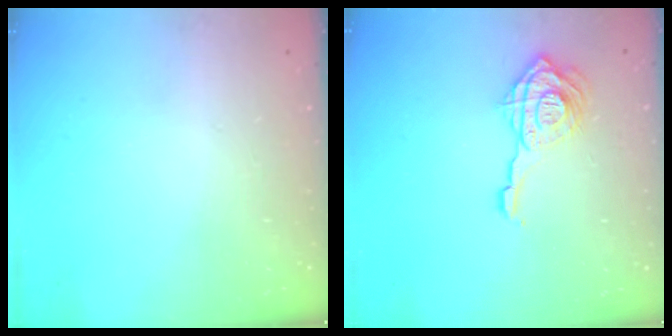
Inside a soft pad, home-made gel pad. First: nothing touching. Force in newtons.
{"total": 12.8, "press": 12.7, "slide": 1.4}